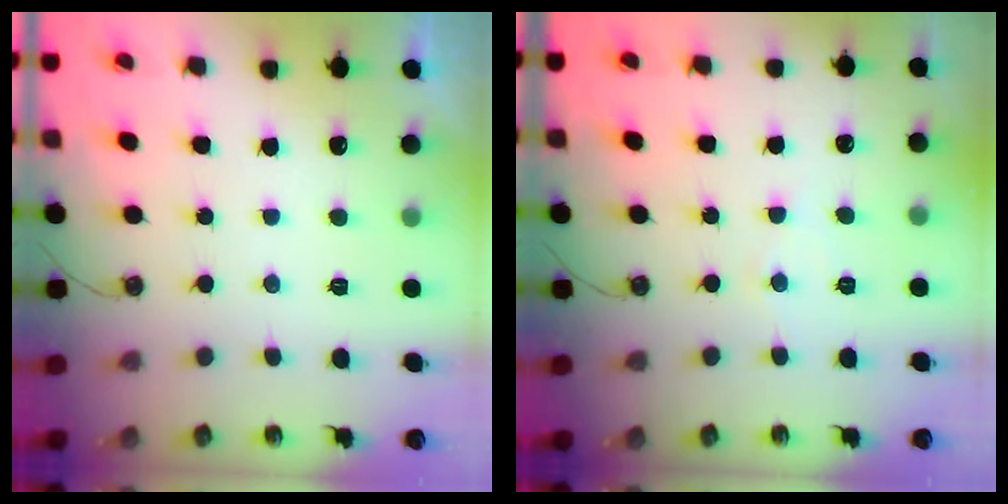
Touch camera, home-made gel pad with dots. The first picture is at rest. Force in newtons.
{"total": 5.2, "press": 5.2, "slide": 0.5}